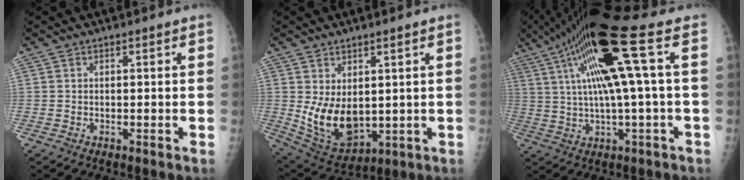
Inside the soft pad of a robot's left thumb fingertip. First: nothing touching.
{"total": 11.0, "force": [1.0, 6.6, 8.8], "torque": [-0.130, -0.026, 0.045]}
{"total": 16.3, "force": [4.3, 1.3, 15.7], "torque": [-0.306, 0.031, 0.073]}